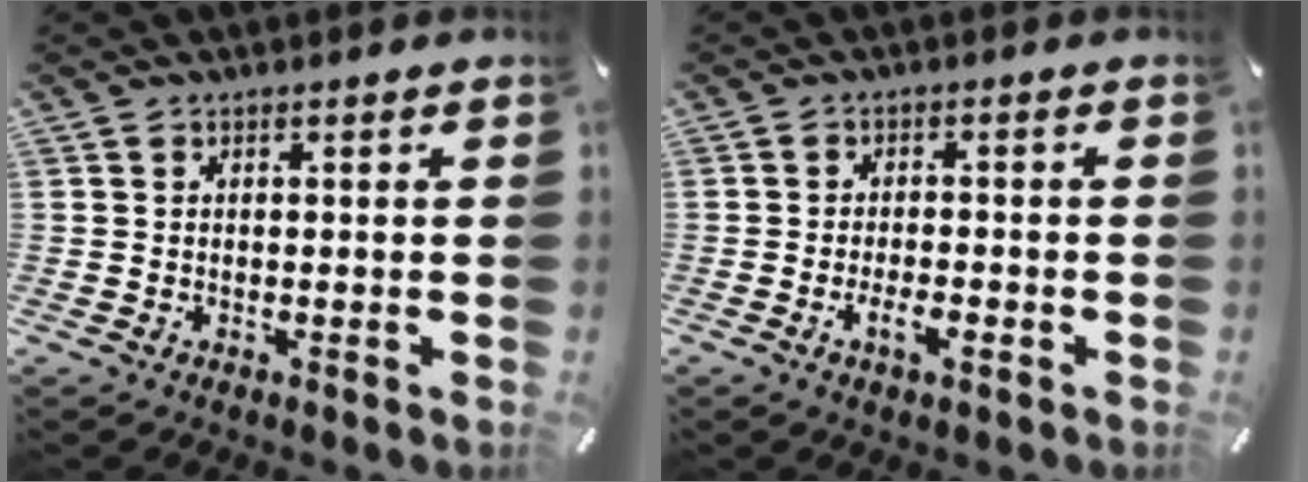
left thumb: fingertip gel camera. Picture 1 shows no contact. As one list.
[{"total": 4.4, "force": [-2.1, 1.7, 3.5], "torque": [-0.061, 0.009, -0.038]}]